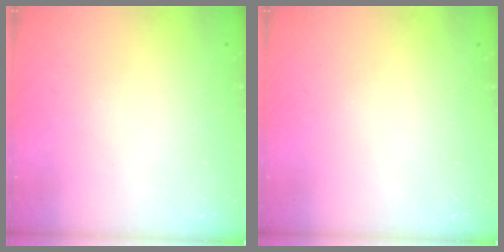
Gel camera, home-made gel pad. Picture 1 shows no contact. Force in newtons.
{"total": 0.0}